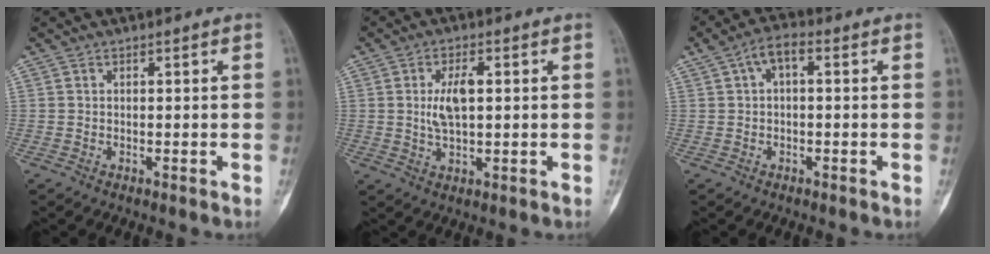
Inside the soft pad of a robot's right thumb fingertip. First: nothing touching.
{"total": 5.9, "force": [0.8, 2.6, 5.2], "torque": [-0.097, 0.001, 0.014]}
{"total": 4.7, "force": [0.9, 2.3, 4.0], "torque": [-0.070, 0.022, 0.010]}